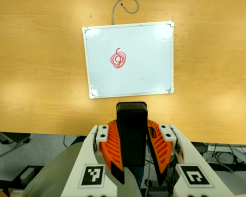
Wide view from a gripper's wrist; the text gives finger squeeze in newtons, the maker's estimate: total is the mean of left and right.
{"total": 11.7, "left": 9.2, "right": 14.1}